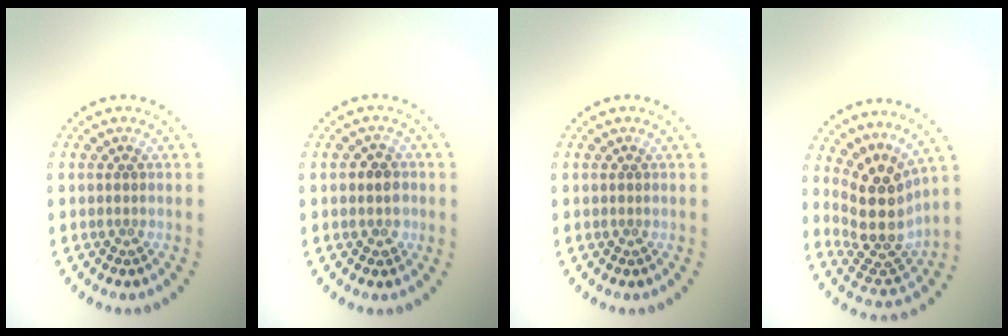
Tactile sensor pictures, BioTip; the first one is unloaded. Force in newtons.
{"total": 2.0, "press": 1.9, "slide": 0.6}
{"total": 0.0}
{"total": 4.9, "press": 3.8, "slide": 3.2}